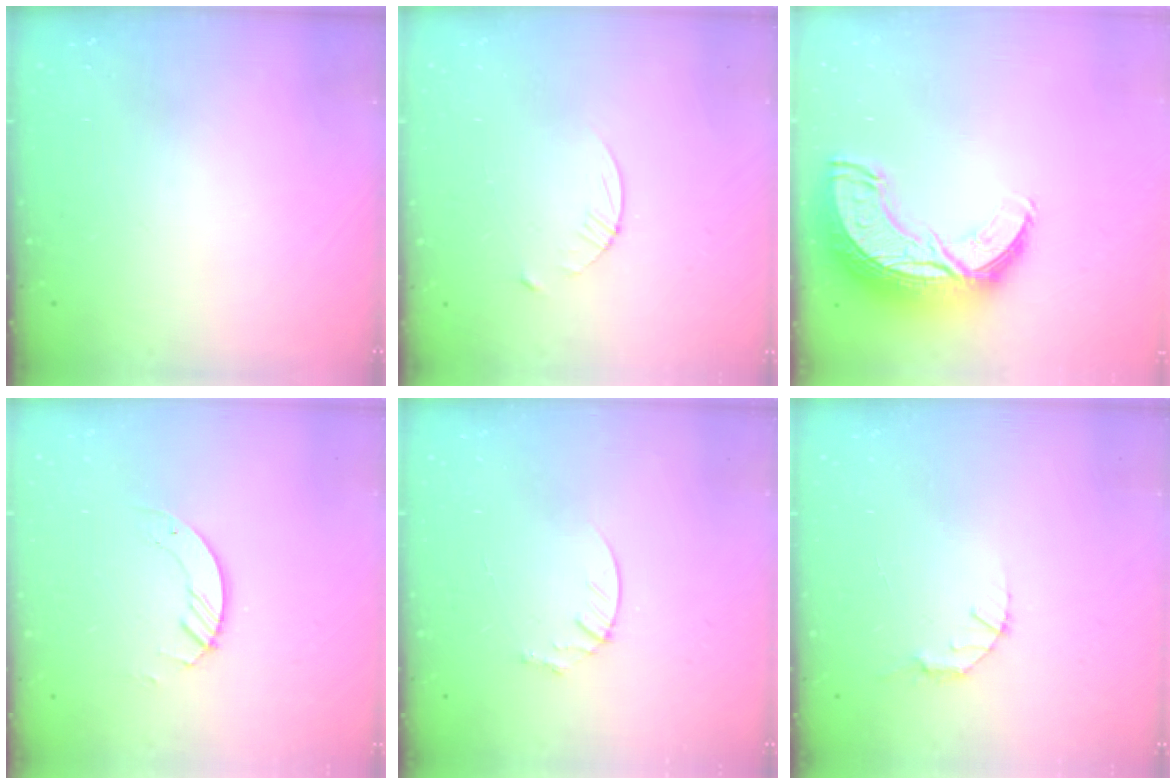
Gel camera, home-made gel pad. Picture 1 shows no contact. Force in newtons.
{"total": 3.8, "press": 3.8, "slide": 0.5}
{"total": 15.0, "press": 14.9, "slide": 1.0}
{"total": 3.0, "press": 3.0, "slide": 0.2}
{"total": 3.6, "press": 3.6, "slide": 0.4}
{"total": 2.8, "press": 2.8, "slide": 0.4}